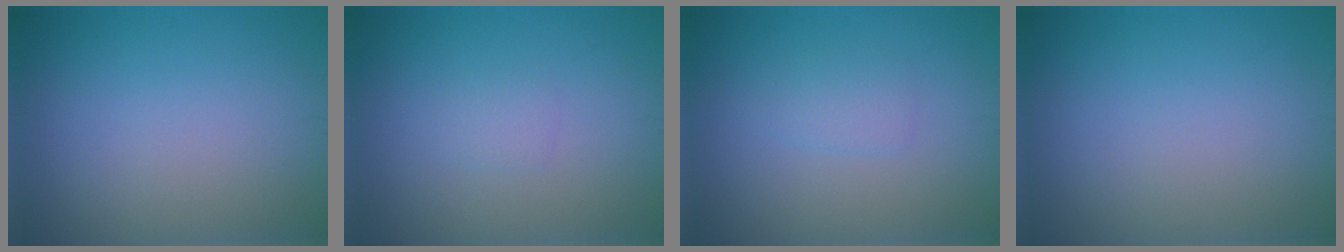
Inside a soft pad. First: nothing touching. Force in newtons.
{"total": 0.9, "press": 0.9, "slide": 0.1}
{"total": 1.4, "press": 1.4, "slide": 0.1}
{"total": 0.0}